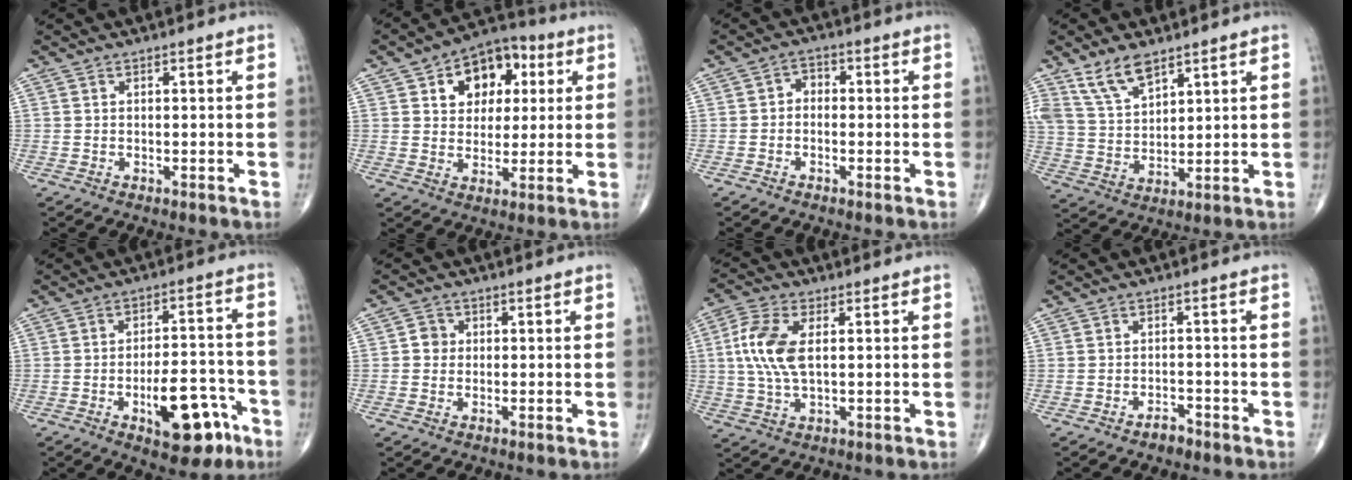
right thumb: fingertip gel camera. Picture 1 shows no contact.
{"total": 12.6, "force": [4.3, 9.0, 7.7], "torque": [-0.061, 0.006, 0.061]}
{"total": 2.6, "force": [-0.5, 2.1, 1.5], "torque": [-0.004, 0.016, -0.024]}
{"total": 8.6, "force": [6.0, 3.8, 4.8], "torque": [-0.081, -0.027, 0.126]}
{"total": 13.4, "force": [-5.9, 6.1, 10.4], "torque": [-0.125, 0.042, -0.078]}
{"total": 2.4, "force": [0.1, 2.3, 0.8], "torque": [0.003, 0.006, -0.004]}
{"total": 9.6, "force": [1.4, 4.7, 8.2], "torque": [-0.190, 0.005, 0.027]}
{"total": 2.2, "force": [-1.7, 1.0, 0.9], "torque": [-0.013, 0.009, -0.028]}